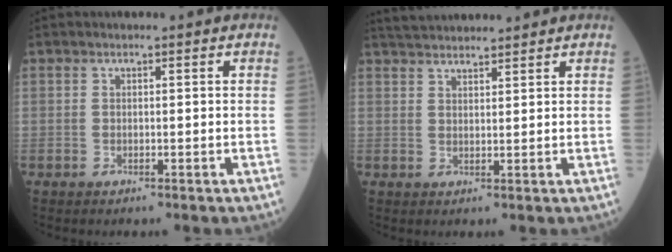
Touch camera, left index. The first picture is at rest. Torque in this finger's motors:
{"motor_torque": [0.26, -0.30, 0.01, 0.01]}